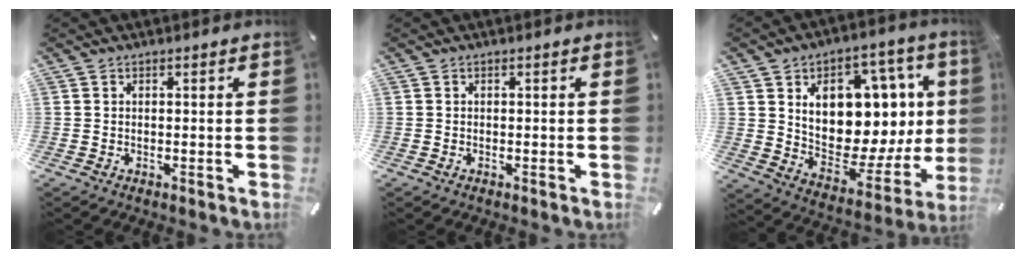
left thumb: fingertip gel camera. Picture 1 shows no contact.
{"total": 0.0}
{"total": 17.3, "force": [4.9, 11.1, 12.4], "torque": [-0.161, -0.058, 0.080]}